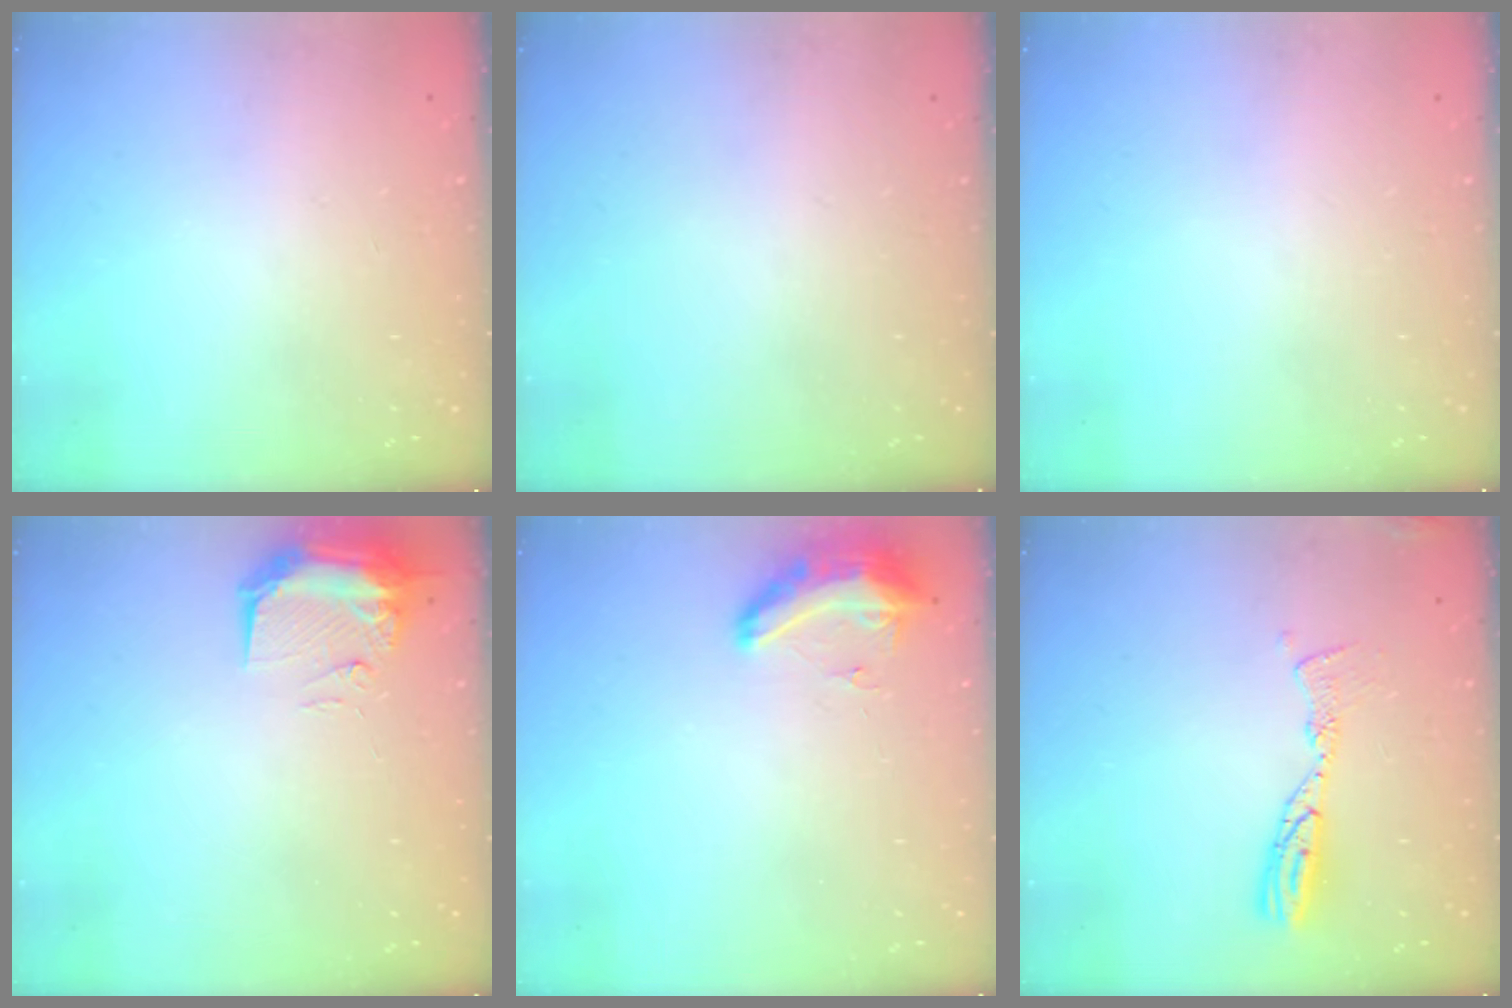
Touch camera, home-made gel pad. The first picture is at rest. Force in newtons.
{"total": 0.0}
{"total": 0.0}
{"total": 11.4, "press": 10.0, "slide": 5.4}
{"total": 14.6, "press": 10.5, "slide": 10.2}
{"total": 9.7, "press": 9.7, "slide": 0.9}